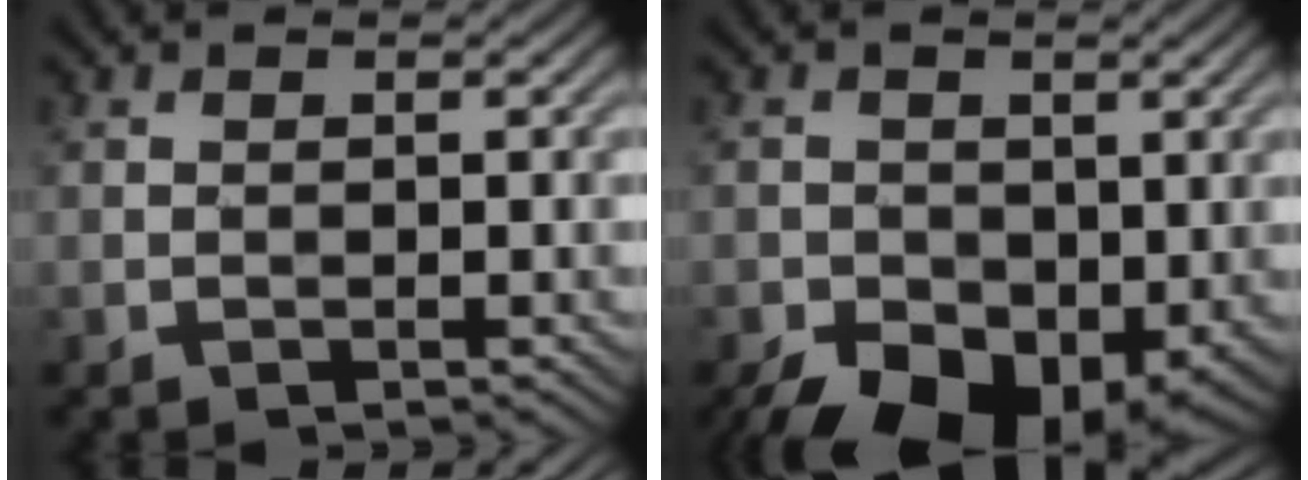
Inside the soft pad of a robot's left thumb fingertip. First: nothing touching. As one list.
[{"total": 10.9, "force": [-4.8, 7.0, 6.8], "torque": [-0.119, -0.024, -0.074]}]